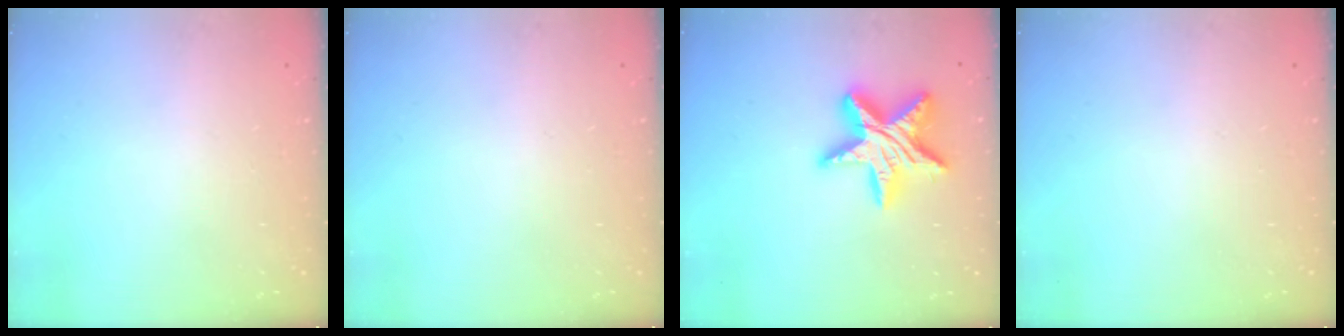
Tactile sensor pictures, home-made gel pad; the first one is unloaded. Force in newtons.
{"total": 0.0}
{"total": 17.3, "press": 17.2, "slide": 1.3}
{"total": 0.0}